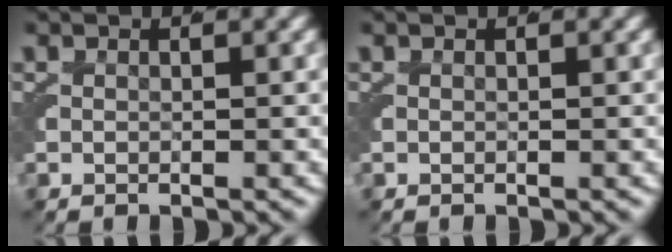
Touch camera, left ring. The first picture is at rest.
{"total": 0.0}